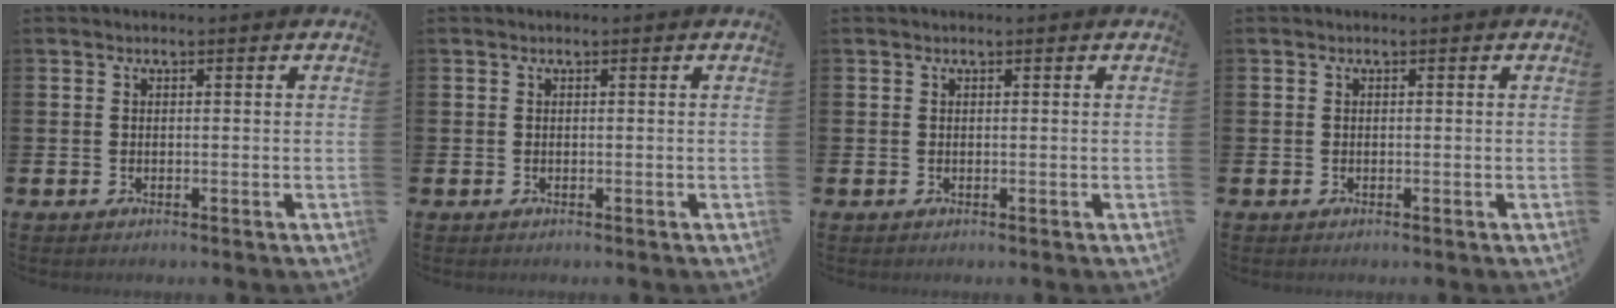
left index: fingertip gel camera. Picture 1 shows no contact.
{"total": 0.0}
{"total": 0.0}
{"total": 0.0}